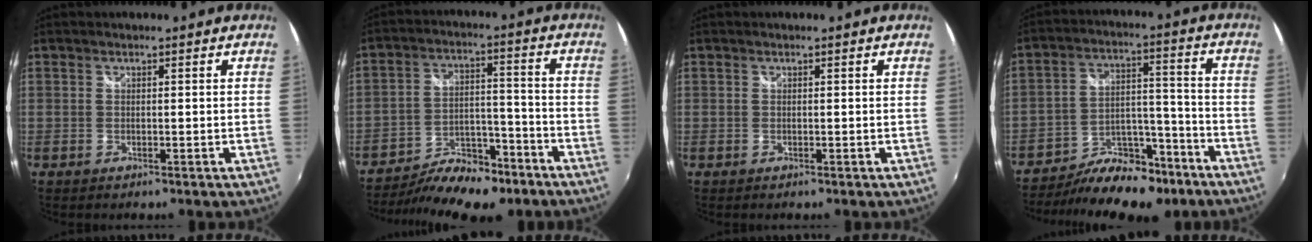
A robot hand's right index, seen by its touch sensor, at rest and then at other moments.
{"total": 14.9, "force": [-11.5, 6.3, 7.1], "torque": [-0.143, -0.001, -0.175]}
{"total": 0.0}
{"total": 16.0, "force": [-12.0, 7.7, 7.4], "torque": [-0.140, 0.018, -0.175]}